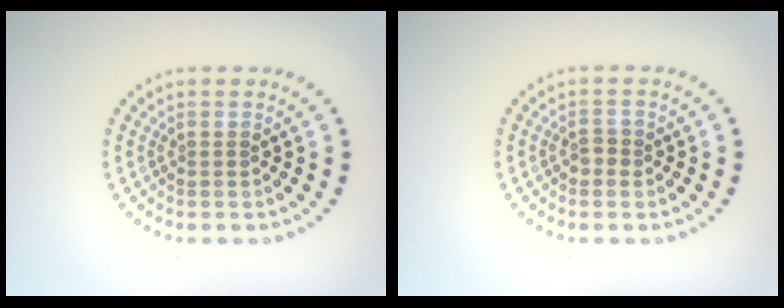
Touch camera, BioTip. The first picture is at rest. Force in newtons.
{"total": 1.2, "press": 1.1, "slide": 0.4}